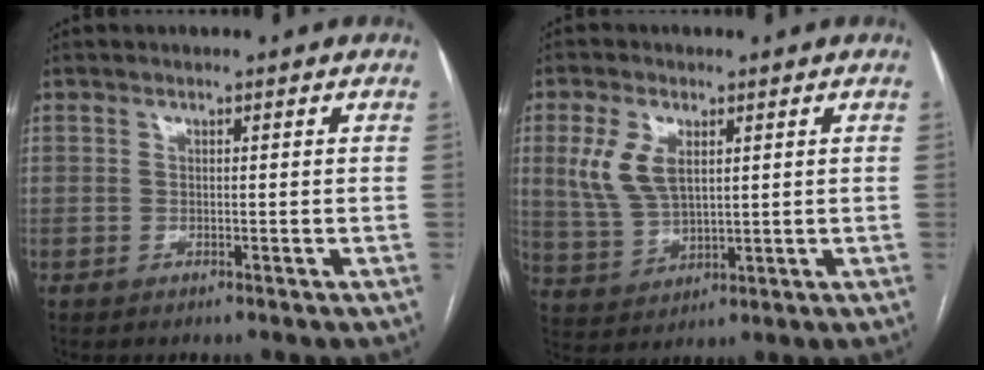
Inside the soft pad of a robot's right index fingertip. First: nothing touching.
{"total": 8.0, "force": [2.6, 4.3, 6.2], "torque": [-0.146, 0.009, 0.060]}